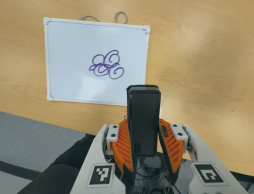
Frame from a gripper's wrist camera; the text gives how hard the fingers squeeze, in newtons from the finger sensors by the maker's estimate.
{"total": 5.3, "left": 3.6, "right": 6.9}